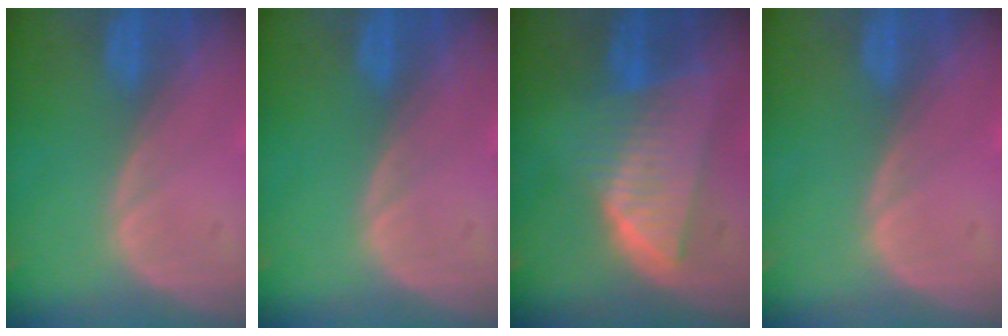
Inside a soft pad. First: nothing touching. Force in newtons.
{"total": 0.0}
{"total": 7.9, "press": 7.2, "slide": 3.2}
{"total": 0.5, "press": 0.1, "slide": 0.5}